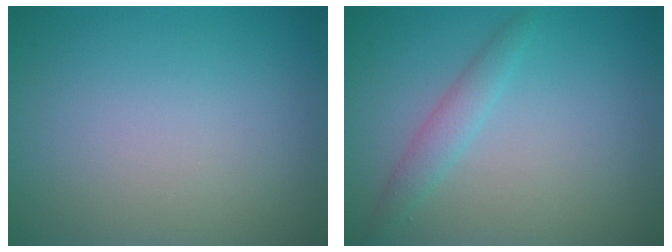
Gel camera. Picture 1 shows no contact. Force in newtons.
{"total": 1.8, "press": 1.8, "slide": 0.1}